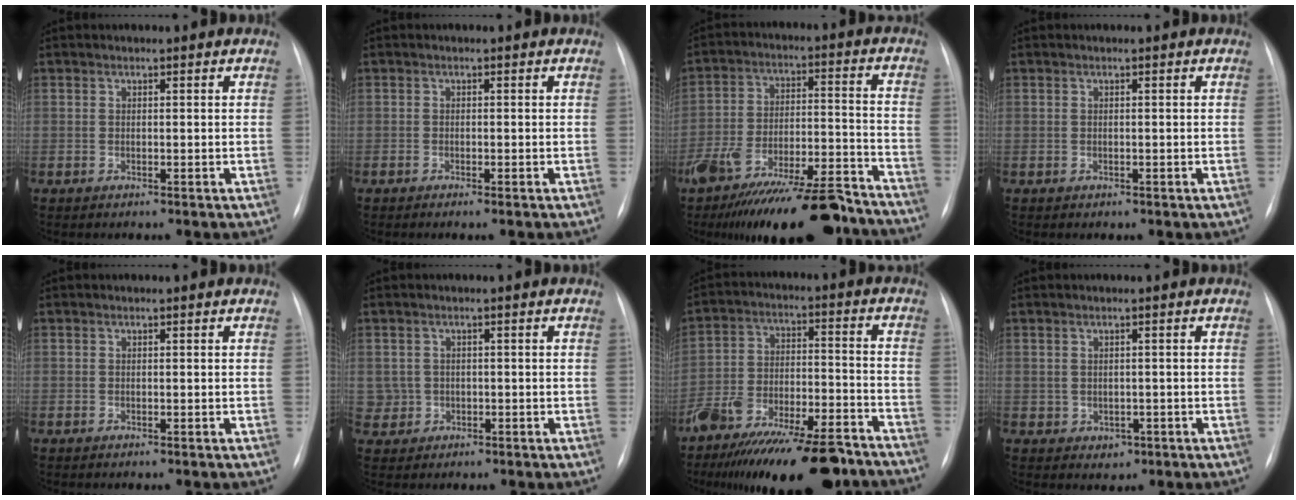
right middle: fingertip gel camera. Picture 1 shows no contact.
{"total": 1.0, "force": [-0.7, 0.0, 0.7], "torque": [-0.016, -0.002, -0.012]}
{"total": 25.5, "force": [-20.9, 5.4, 13.5], "torque": [-0.194, 0.001, -0.317]}
{"total": 0.0}
{"total": 0.0}
{"total": 2.9, "force": [-0.2, 2.9, 0.0], "torque": [0.007, 0.009, 0.001]}
{"total": 23.8, "force": [-19.4, 5.4, 12.8], "torque": [-0.176, 0.004, -0.299]}
{"total": 2.1, "force": [-0.5, 1.8, 0.8], "torque": [-0.011, 0.002, 0.002]}